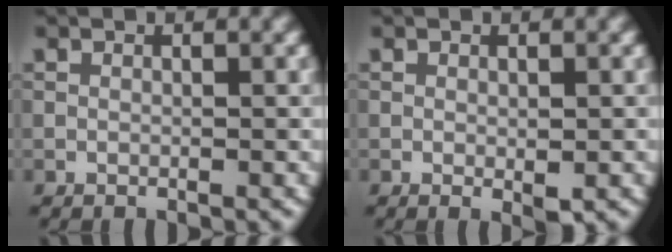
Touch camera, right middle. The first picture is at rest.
{"total": 1.1, "force": [-0.1, 0.3, 1.1], "torque": [-0.014, -0.005, -0.001]}